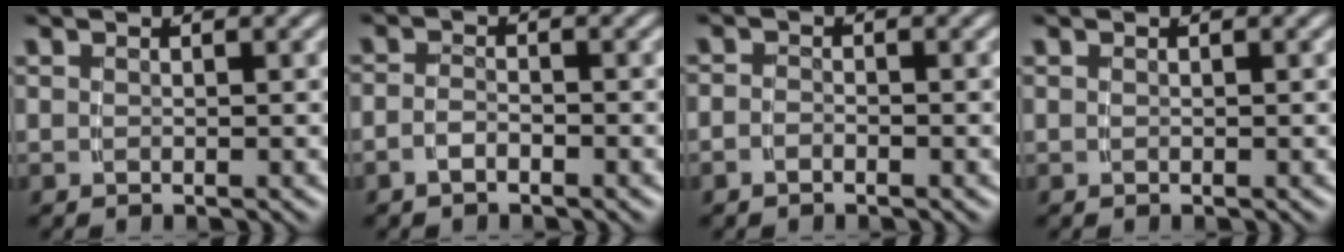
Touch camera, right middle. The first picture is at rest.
{"total": 1.5, "force": [-1.3, 0.6, 0.6], "torque": [-0.016, -0.003, -0.024]}
{"total": 1.1, "force": [-0.9, 0.6, 0.3], "torque": [-0.005, -0.004, -0.019]}
{"total": 0.0}